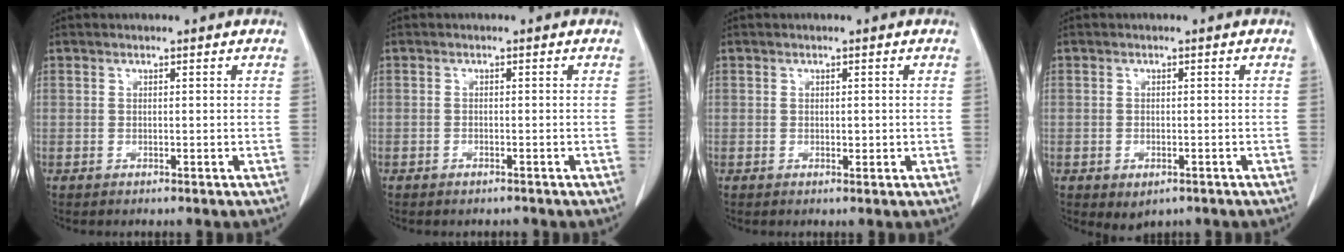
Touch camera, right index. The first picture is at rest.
{"total": 1.0, "force": [-1.0, 0.4, 0.2], "torque": [-0.005, 0.000, -0.013]}
{"total": 1.1, "force": [-0.1, 0.7, 0.8], "torque": [-0.010, -0.001, 0.000]}
{"total": 2.6, "force": [-1.3, 1.6, 1.6], "torque": [-0.021, -0.002, -0.006]}